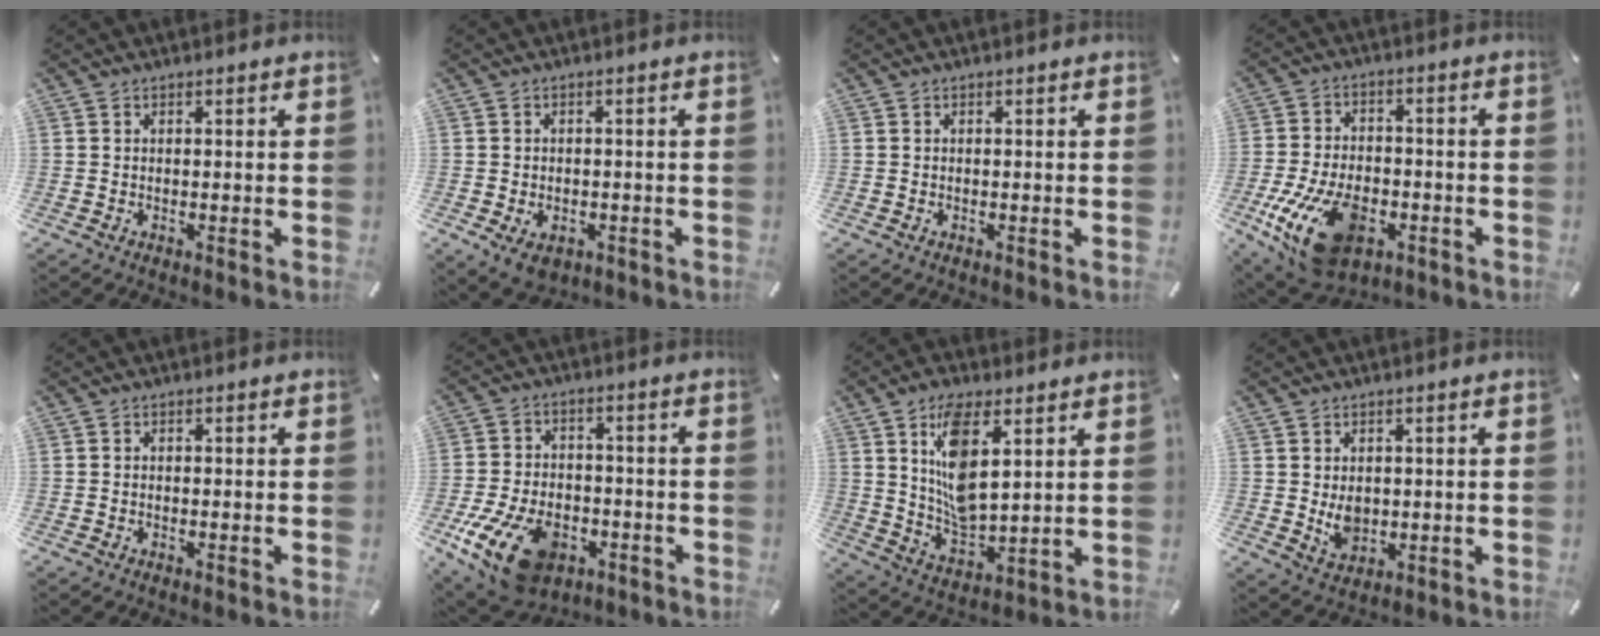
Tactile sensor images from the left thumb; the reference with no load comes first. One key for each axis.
{"total": 4.7, "fx": -1.9, "fy": 3.5, "fz": 2.6, "tx": -0.052, "ty": 0.007, "tz": -0.034}
{"total": 0.5, "fx": -0.3, "fy": 0.3, "fz": 0.3, "tx": -0.006, "ty": -0.002, "tz": -0.005}
{"total": 18.2, "fx": -6.6, "fy": 10.9, "fz": 13.0, "tx": -0.246, "ty": 0.029, "tz": -0.101}
{"total": 0.7, "fx": -0.5, "fy": 0.3, "fz": 0.3, "tx": -0.007, "ty": 0.001, "tz": -0.011}
{"total": 16.3, "fx": -7.8, "fy": 10.0, "fz": 10.4, "tx": -0.204, "ty": 0.046, "tz": -0.125}
{"total": 12.8, "fx": 5.6, "fy": 6.4, "fz": 9.5, "tx": -0.185, "ty": -0.011, "tz": 0.100}
{"total": 5.2, "fx": 0.0, "fy": 4.3, "fz": 3.0, "tx": -0.054, "ty": -0.006, "tz": 0.000}